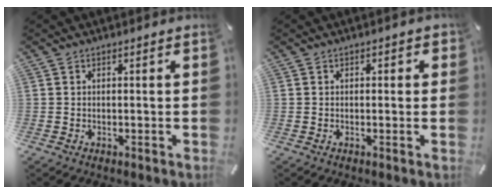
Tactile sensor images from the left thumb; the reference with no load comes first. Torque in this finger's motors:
{"motor_torque": [-0.31, -0.27, 0.02, 0.09, -0.01]}